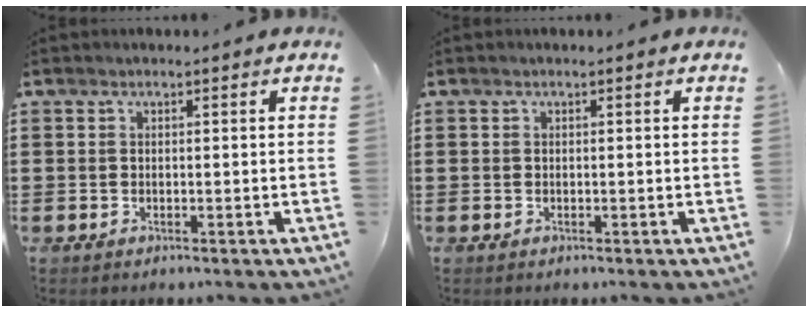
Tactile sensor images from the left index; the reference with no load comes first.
{"total": 0.0}